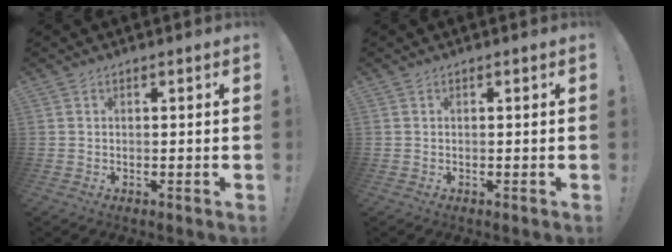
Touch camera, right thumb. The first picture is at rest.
{"total": 0.0}